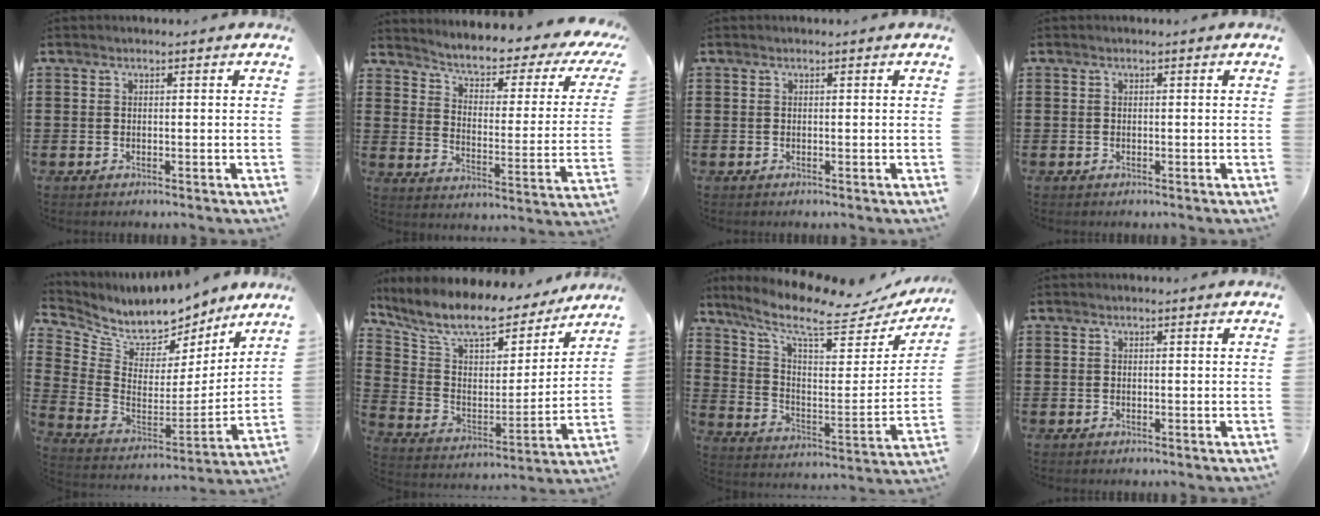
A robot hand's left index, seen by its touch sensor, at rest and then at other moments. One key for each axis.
{"total": 3.8, "fx": 2.6, "fy": 0.9, "fz": 2.7, "tx": -0.068, "ty": -0.027, "tz": 0.032}
{"total": 0.0}
{"total": 0.0}
{"total": 8.4, "fx": 7.8, "fy": 2.9, "fz": 1.5, "tx": -0.070, "ty": -0.062, "tz": 0.137}
{"total": 9.8, "fx": 8.6, "fy": 2.8, "fz": 3.7, "tx": -0.109, "ty": -0.057, "tz": 0.148}
{"total": 10.3, "fx": 7.8, "fy": 2.6, "fz": 6.1, "tx": -0.137, "ty": -0.048, "tz": 0.128}
{"total": 0.0}